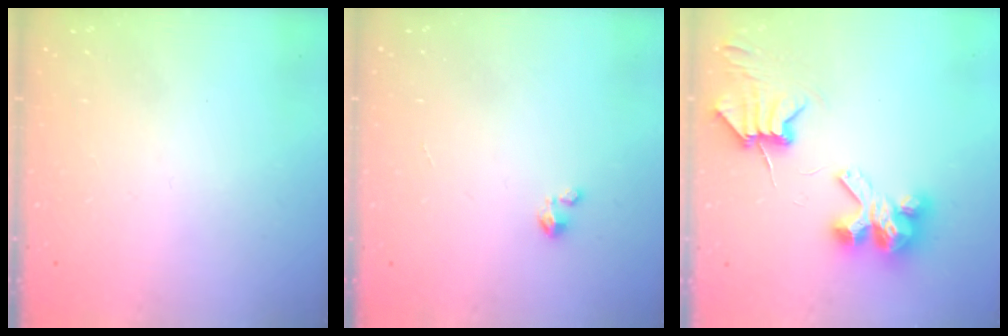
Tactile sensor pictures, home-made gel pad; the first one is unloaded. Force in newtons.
{"total": 1.5, "press": 1.5, "slide": 0.1}
{"total": 6.3, "press": 6.3, "slide": 0.8}